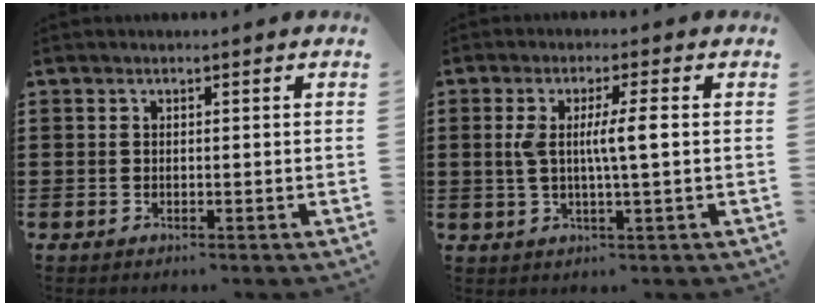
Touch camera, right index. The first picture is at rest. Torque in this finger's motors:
{"motor_torque": [0.34, -0.12, 0.18, 0.07]}